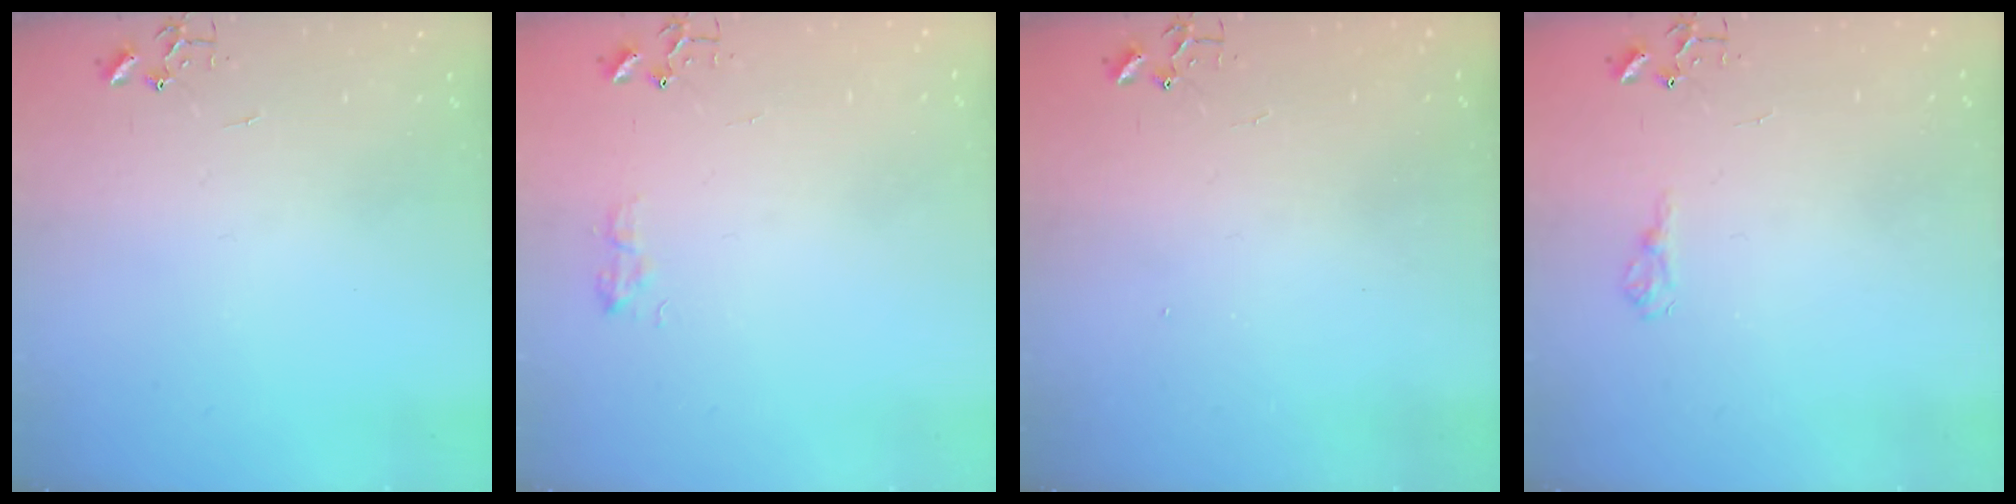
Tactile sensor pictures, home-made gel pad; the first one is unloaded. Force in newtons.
{"total": 6.8, "press": 6.8, "slide": 0.7}
{"total": 1.2, "press": 1.2, "slide": 0.1}
{"total": 8.0, "press": 7.9, "slide": 1.0}